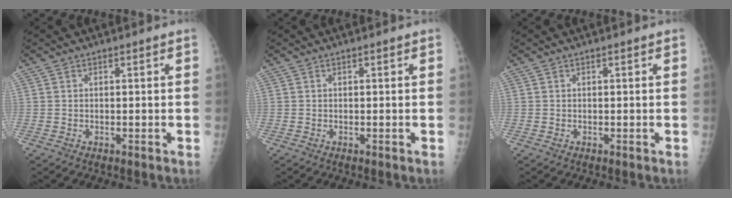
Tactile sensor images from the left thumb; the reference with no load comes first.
{"total": 0.0}
{"total": 0.0}